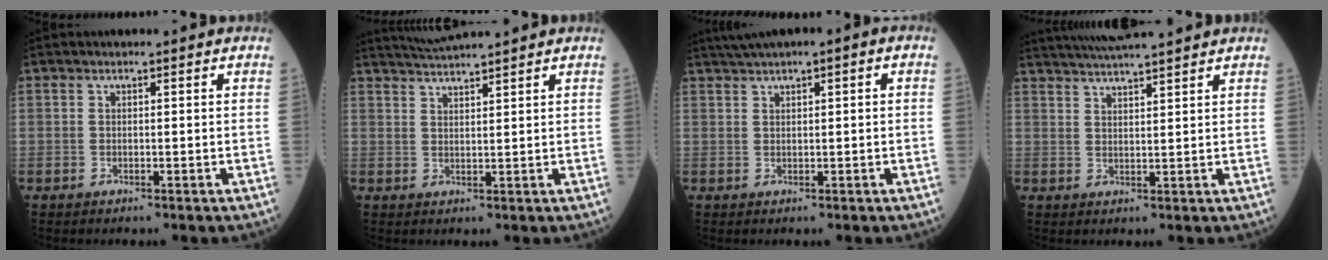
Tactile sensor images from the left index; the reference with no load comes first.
{"total": 5.5, "force": [5.1, -0.8, 1.7], "torque": [-0.036, 0.024, 0.091]}
{"total": 4.0, "force": [2.1, 0.7, 3.4], "torque": [-0.064, 0.024, 0.038]}
{"total": 10.4, "force": [9.4, 0.0, 4.5], "torque": [-0.080, 0.029, 0.140]}